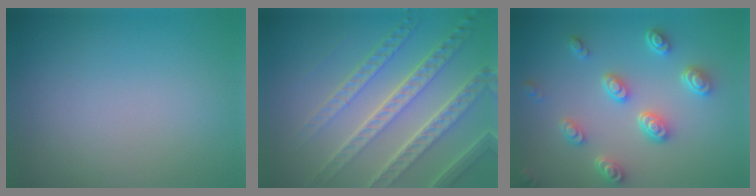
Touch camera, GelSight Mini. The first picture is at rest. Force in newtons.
{"total": 7.9, "press": 5.4, "slide": 5.8}
{"total": 4.4, "press": 3.6, "slide": 2.6}